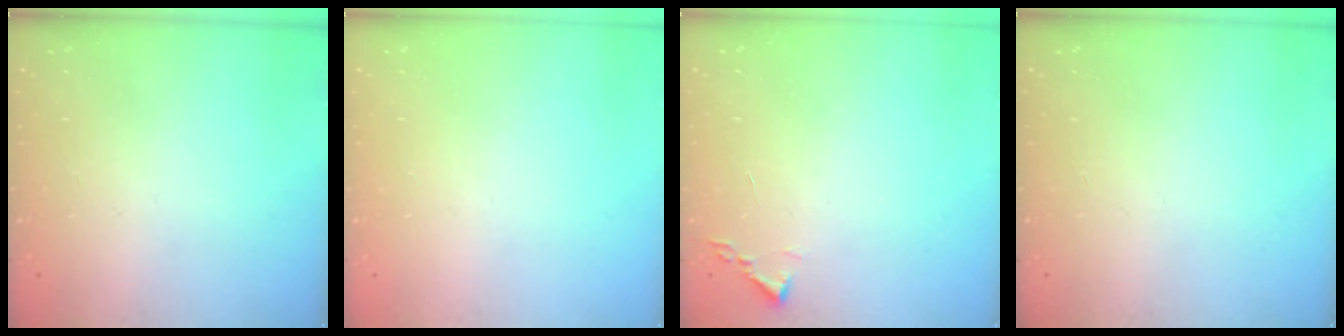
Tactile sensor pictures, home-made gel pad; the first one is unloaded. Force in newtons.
{"total": 0.0}
{"total": 1.9, "press": 1.8, "slide": 0.3}
{"total": 0.0}